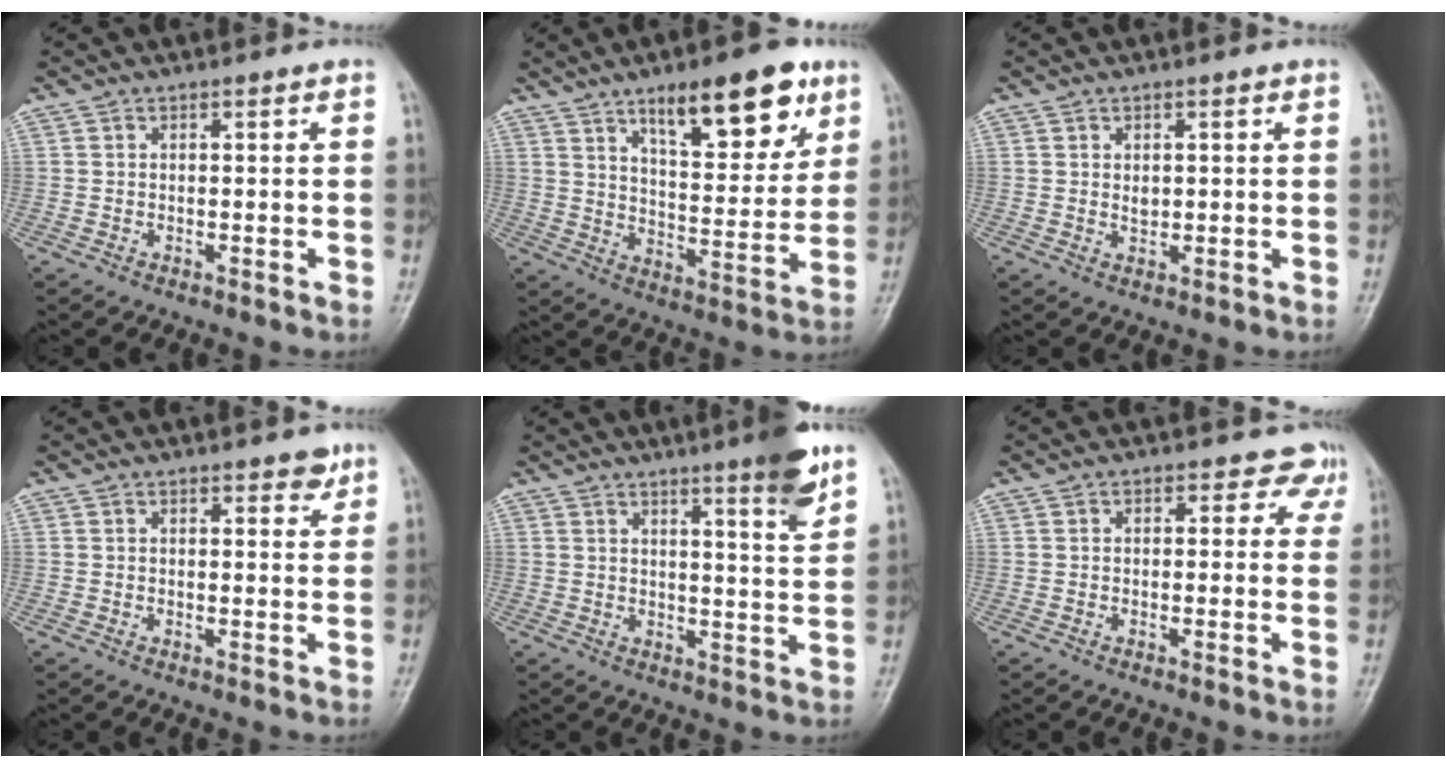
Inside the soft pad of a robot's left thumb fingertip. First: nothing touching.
{"total": 17.1, "force": [10.0, 6.2, 12.4], "torque": [-0.140, -0.050, 0.155]}
{"total": 1.7, "force": [0.4, 1.2, 1.2], "torque": [-0.015, -0.004, 0.008]}
{"total": 2.7, "force": [1.9, 1.2, 1.5], "torque": [-0.004, -0.011, 0.024]}
{"total": 8.2, "force": [5.2, 0.6, 6.2], "torque": [-0.078, -0.034, 0.070]}
{"total": 3.5, "force": [2.1, 2.6, 0.9], "torque": [0.025, -0.007, 0.011]}